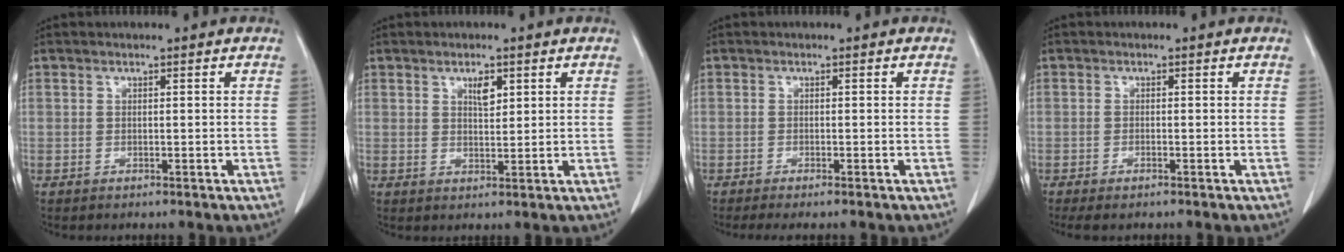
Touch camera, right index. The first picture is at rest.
{"total": 2.6, "force": [1.3, 1.0, 2.0], "torque": [-0.036, -0.002, 0.026]}
{"total": 2.7, "force": [-2.3, -0.2, 1.5], "torque": [-0.018, -0.004, -0.033]}
{"total": 2.0, "force": [-1.5, 0.3, 1.4], "torque": [-0.022, -0.004, -0.020]}